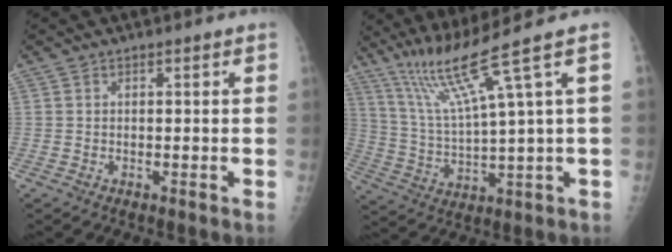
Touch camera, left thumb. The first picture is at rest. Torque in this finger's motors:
{"motor_torque": [0.14, 0.01, 0.89, -0.64, 0.13]}